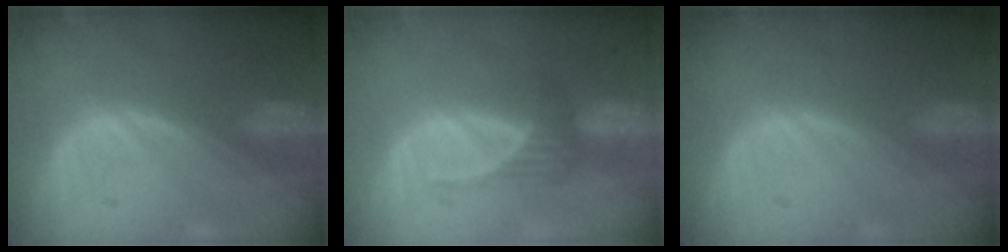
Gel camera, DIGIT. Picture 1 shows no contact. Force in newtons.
{"total": 2.5, "press": 2.3, "slide": 0.9}
{"total": 0.0}